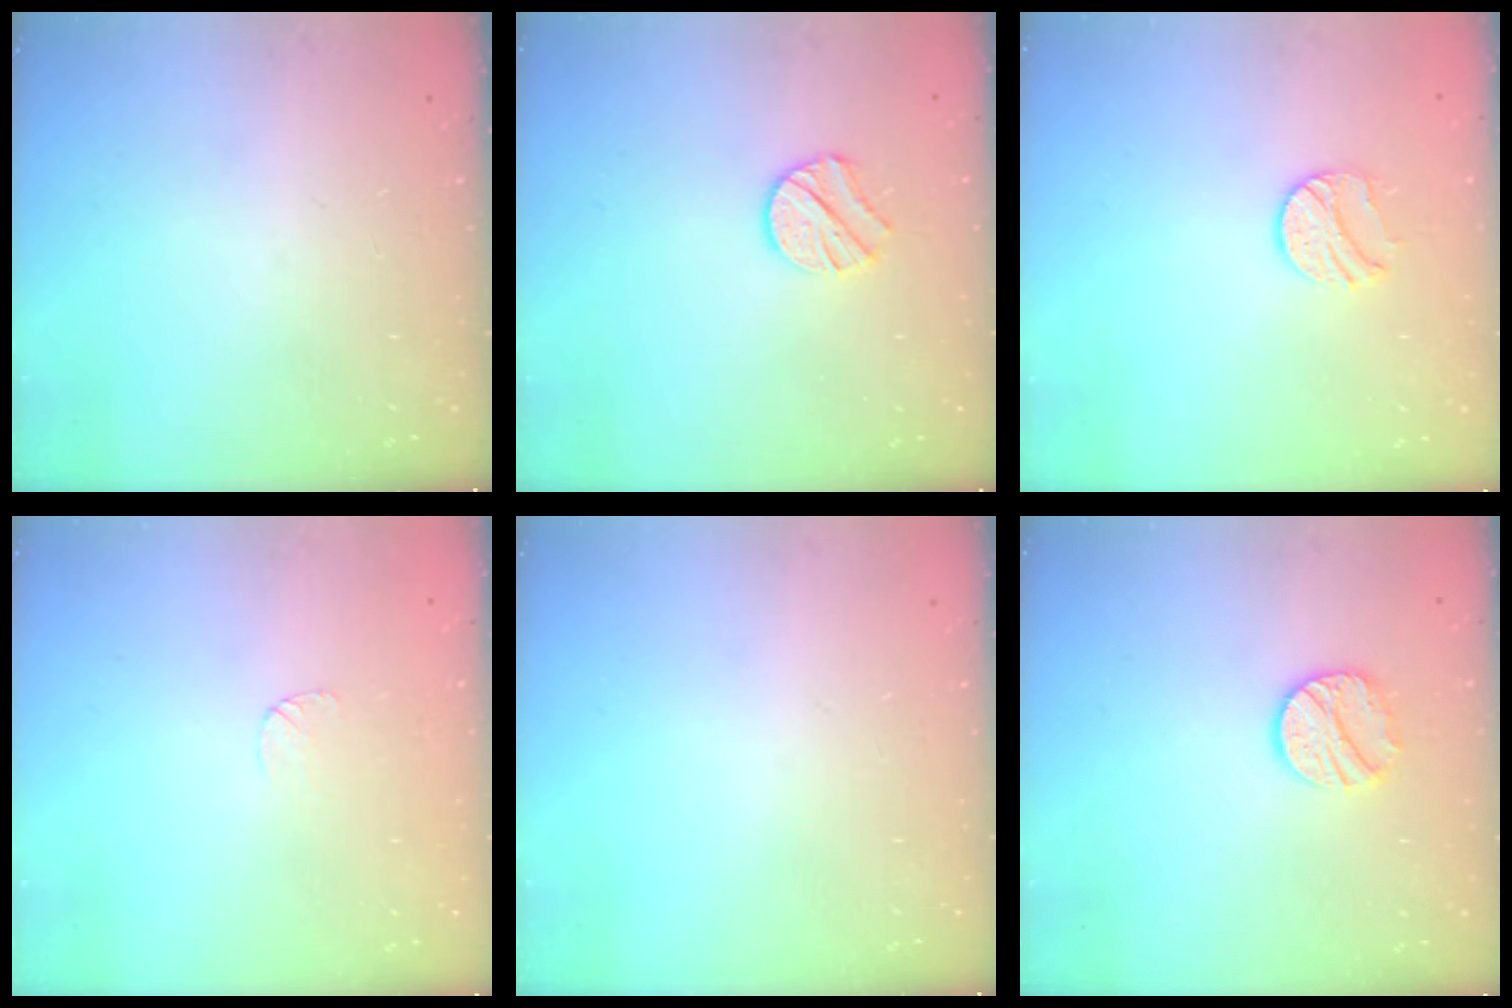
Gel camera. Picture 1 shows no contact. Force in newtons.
{"total": 8.5, "press": 8.4, "slide": 0.6}
{"total": 8.7, "press": 8.7, "slide": 0.1}
{"total": 3.3, "press": 3.3, "slide": 0.4}
{"total": 0.0}
{"total": 10.2, "press": 10.1, "slide": 0.8}